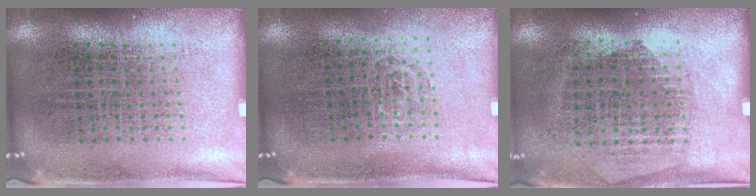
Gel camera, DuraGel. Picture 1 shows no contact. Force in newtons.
{"total": 0.6, "press": 0.4, "slide": 0.4}
{"total": 1.2, "press": 1.1, "slide": 0.6}